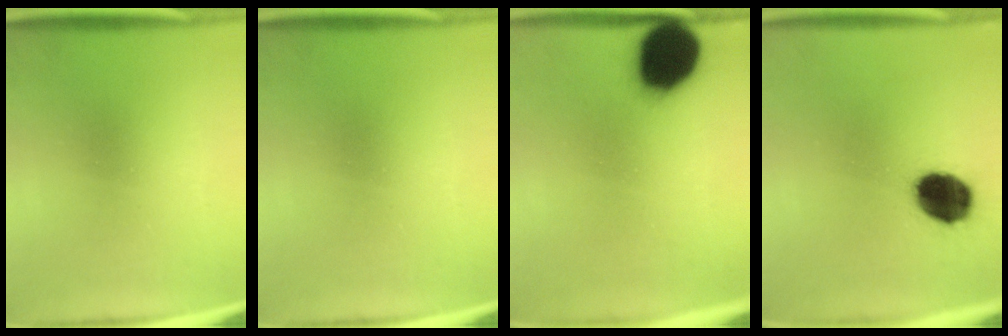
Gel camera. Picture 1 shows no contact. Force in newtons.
{"total": 0.0}
{"total": 14.7}
{"total": 12.9}